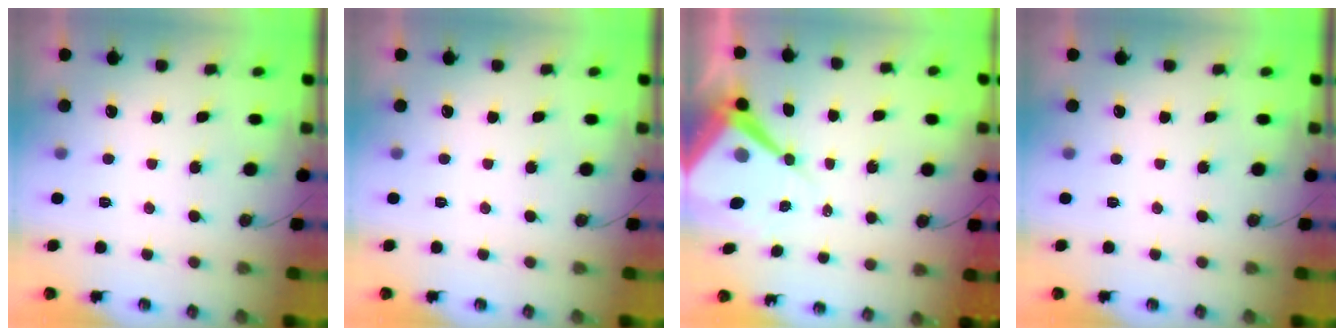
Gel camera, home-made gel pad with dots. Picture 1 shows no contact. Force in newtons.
{"total": 0.0}
{"total": 12.8, "press": 12.7, "slide": 1.2}
{"total": 0.0}